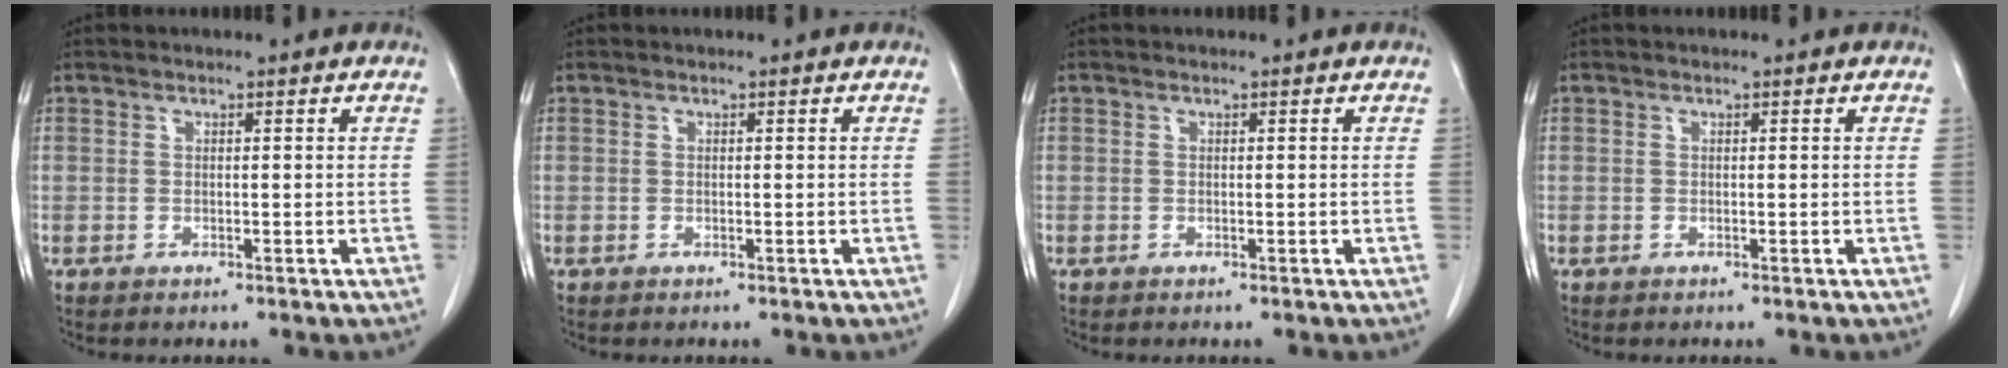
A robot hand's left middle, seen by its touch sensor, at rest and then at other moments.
{"total": 0.0}
{"total": 0.0}
{"total": 0.0}